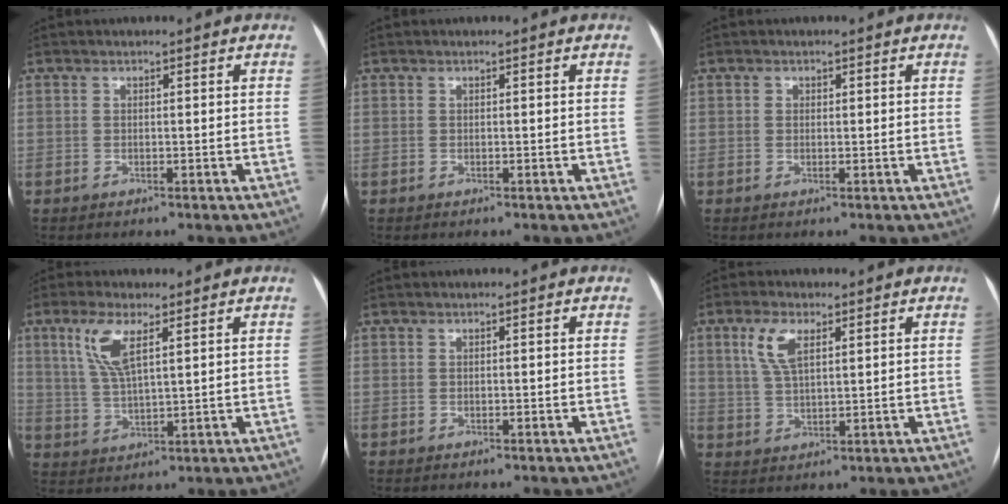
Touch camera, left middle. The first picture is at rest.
{"total": 0.0}
{"total": 0.6, "force": [0.2, 0.6, 0.1], "torque": [0.002, 0.001, 0.002]}
{"total": 6.8, "force": [3.2, 1.6, 5.8], "torque": [-0.125, 0.007, 0.067]}
{"total": 0.0}
{"total": 5.6, "force": [2.6, 2.1, 4.5], "torque": [-0.100, 0.010, 0.055]}